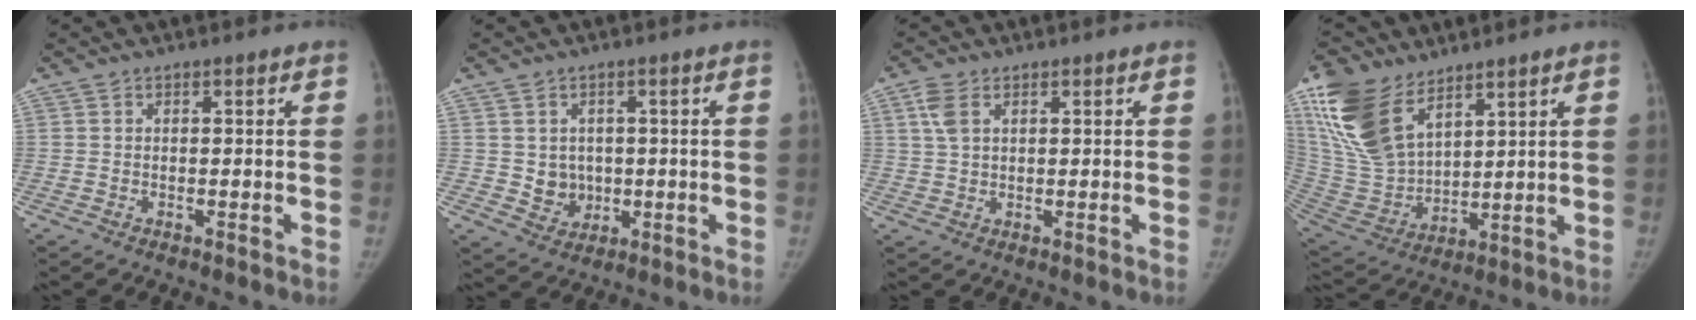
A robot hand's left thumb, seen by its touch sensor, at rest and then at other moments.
{"total": 4.8, "force": [0.1, 4.3, 2.0], "torque": [-0.006, -0.009, 0.011]}
{"total": 4.2, "force": [1.9, 2.5, 2.9], "torque": [-0.066, 0.003, 0.043]}
{"total": 19.4, "force": [11.6, 10.2, 11.7], "torque": [-0.245, -0.045, 0.241]}